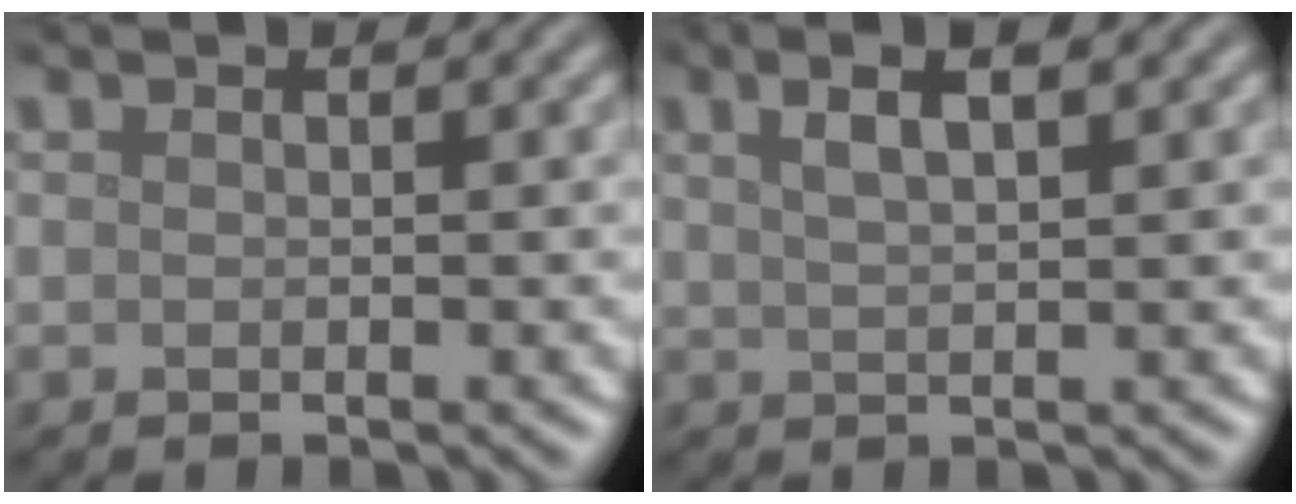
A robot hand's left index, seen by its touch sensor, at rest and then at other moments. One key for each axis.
{"total": 3.6, "fx": 2.0, "fy": 1.1, "fz": 2.8, "tx": -0.042, "ty": 0.010, "tz": 0.029}